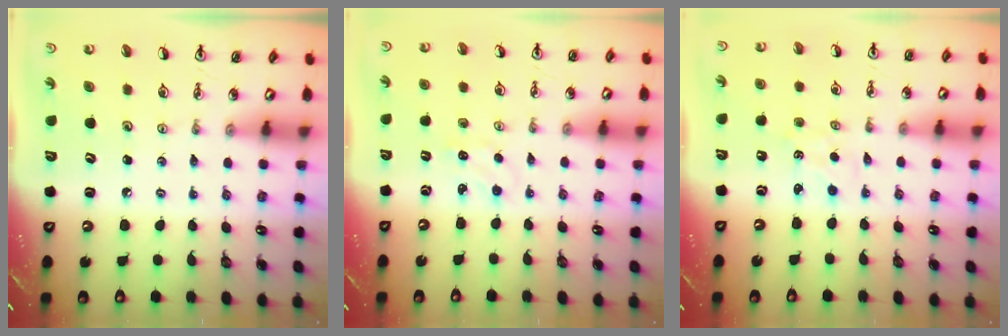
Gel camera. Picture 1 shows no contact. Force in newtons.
{"total": 1.5, "press": 1.4, "slide": 0.3}
{"total": 1.2, "press": 1.1, "slide": 0.2}